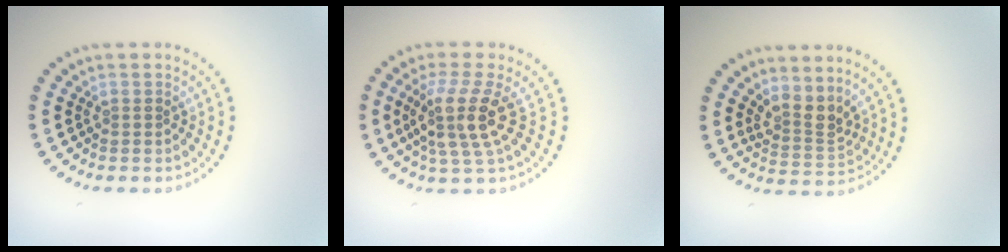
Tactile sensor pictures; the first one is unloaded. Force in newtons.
{"total": 4.1, "press": 3.1, "slide": 2.7}
{"total": 2.8, "press": 2.0, "slide": 1.9}